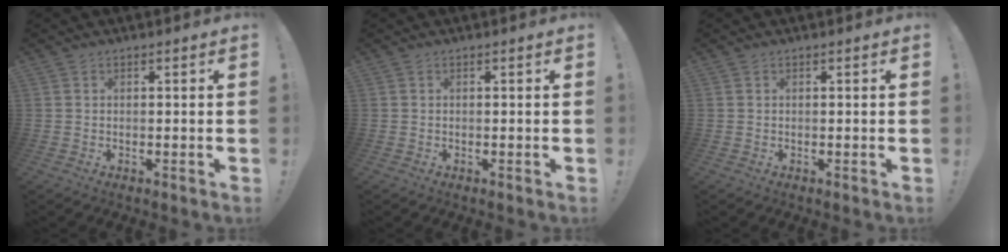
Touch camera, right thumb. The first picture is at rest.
{"total": 0.0}
{"total": 0.0}